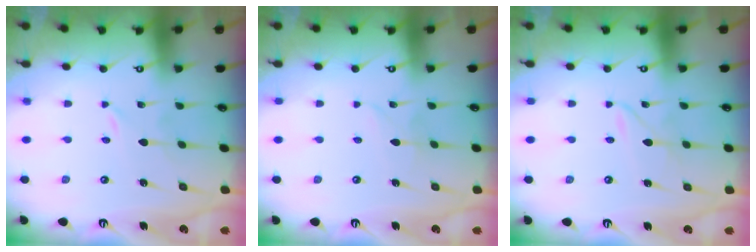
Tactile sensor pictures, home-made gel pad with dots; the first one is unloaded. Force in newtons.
{"total": 2.3, "press": 2.3, "slide": 0.1}
{"total": 1.9, "press": 1.9, "slide": 0.2}